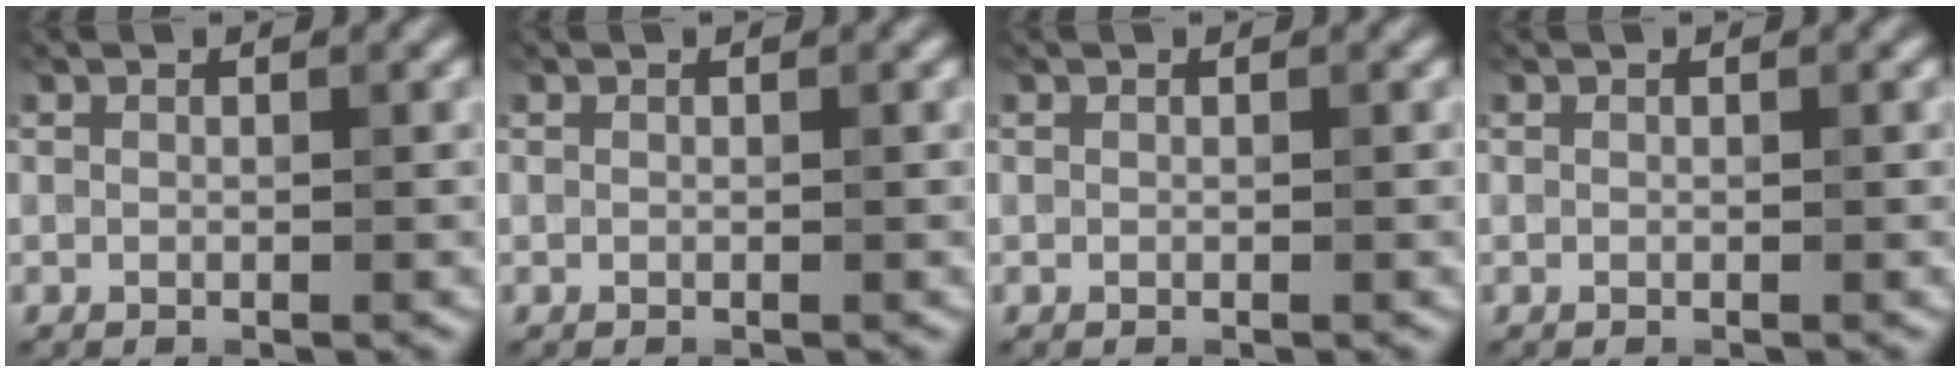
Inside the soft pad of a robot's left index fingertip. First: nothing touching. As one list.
[{"total": 0.0}, {"total": 0.0}, {"total": 0.0}]